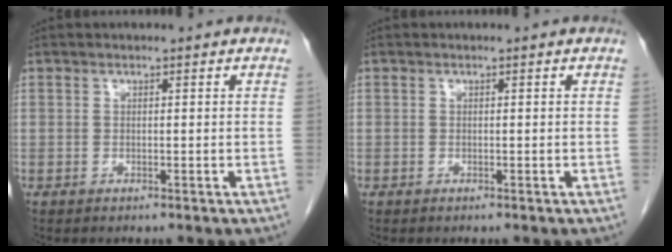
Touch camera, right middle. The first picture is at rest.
{"total": 0.0}